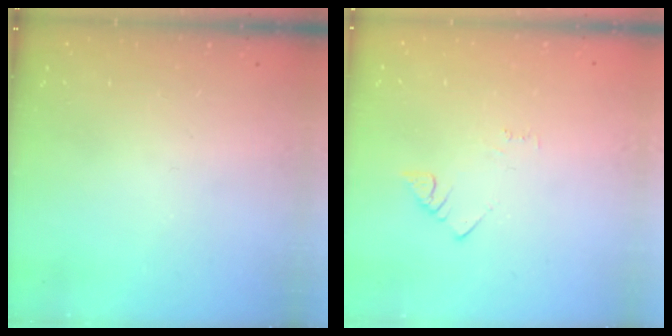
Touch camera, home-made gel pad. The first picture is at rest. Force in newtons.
{"total": 1.5, "press": 1.5, "slide": 0.3}